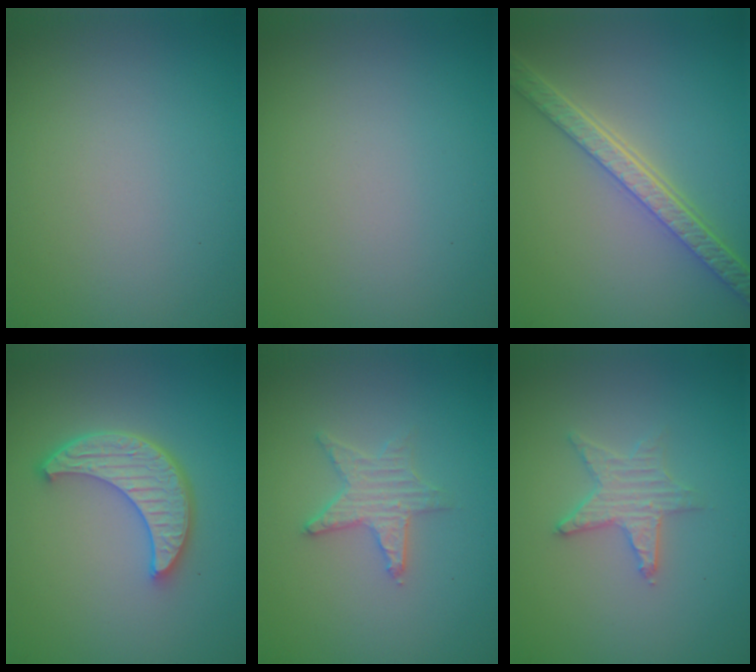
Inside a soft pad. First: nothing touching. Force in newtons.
{"total": 0.0}
{"total": 5.5, "press": 4.3, "slide": 3.4}
{"total": 5.3, "press": 4.1, "slide": 3.4}
{"total": 2.7, "press": 2.6, "slide": 0.5}
{"total": 2.7, "press": 2.6, "slide": 0.5}